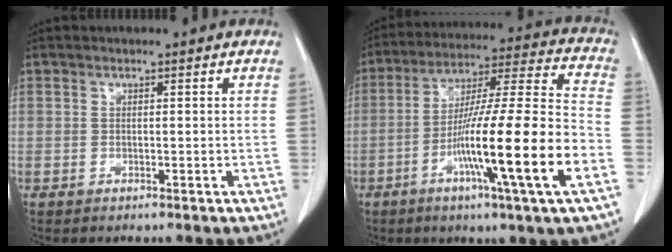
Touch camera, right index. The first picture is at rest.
{"total": 20.0, "force": [-7.1, -0.7, 18.7], "torque": [-0.313, -0.012, -0.121]}